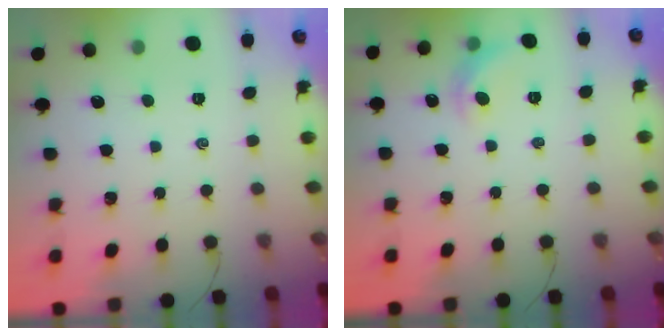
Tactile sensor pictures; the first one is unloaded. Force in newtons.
{"total": 7.6, "press": 7.5, "slide": 1.1}